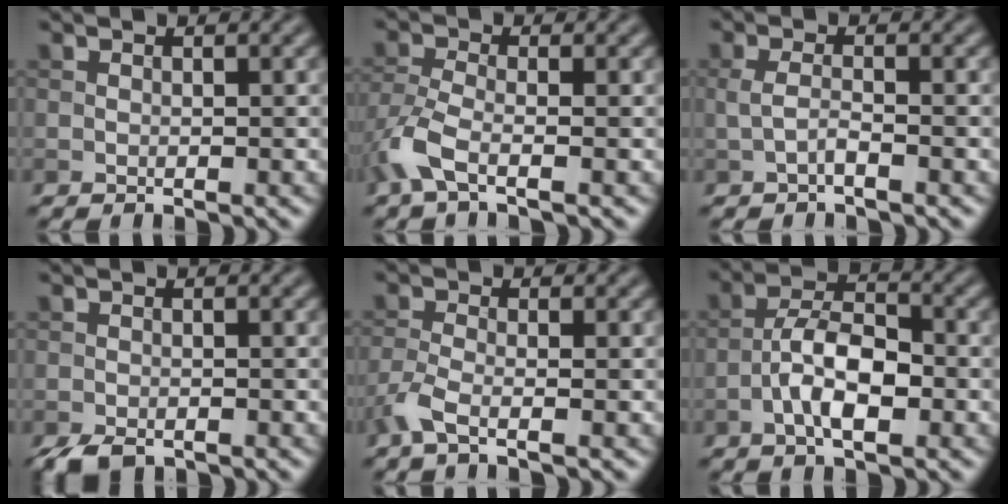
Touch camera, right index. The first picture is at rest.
{"total": 4.1, "force": [-2.2, 1.4, 3.2], "torque": [-0.085, -0.006, -0.059]}
{"total": 1.5, "force": [-0.6, 0.3, 1.4], "torque": [-0.031, 0.005, -0.017]}
{"total": 2.3, "force": [-1.8, 0.9, 1.1], "torque": [-0.023, -0.006, -0.033]}
{"total": 2.7, "force": [-1.6, 0.6, 2.0], "torque": [-0.054, -0.009, -0.044]}
{"total": 5.3, "force": [-1.9, 2.1, 4.5], "torque": [-0.077, 0.013, -0.041]}